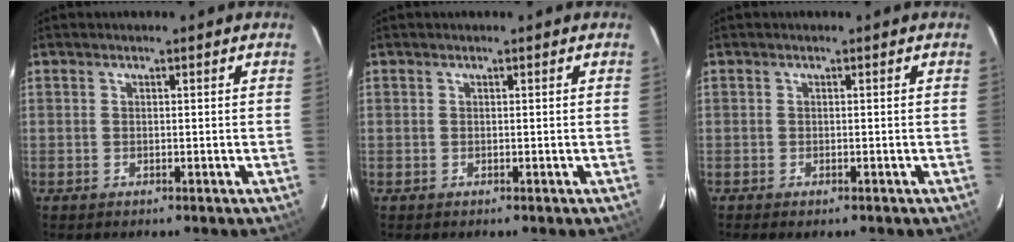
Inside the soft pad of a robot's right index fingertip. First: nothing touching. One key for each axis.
{"total": 0.0}
{"total": 1.1, "fx": -0.9, "fy": 0.4, "fz": 0.7, "tx": -0.014, "ty": -0.004, "tz": -0.012}